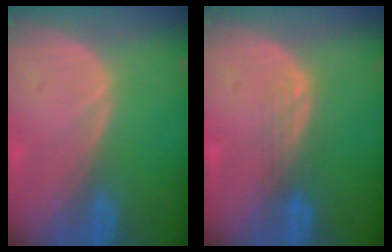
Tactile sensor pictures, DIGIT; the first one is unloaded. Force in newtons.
{"total": 3.0, "press": 2.5, "slide": 1.7}